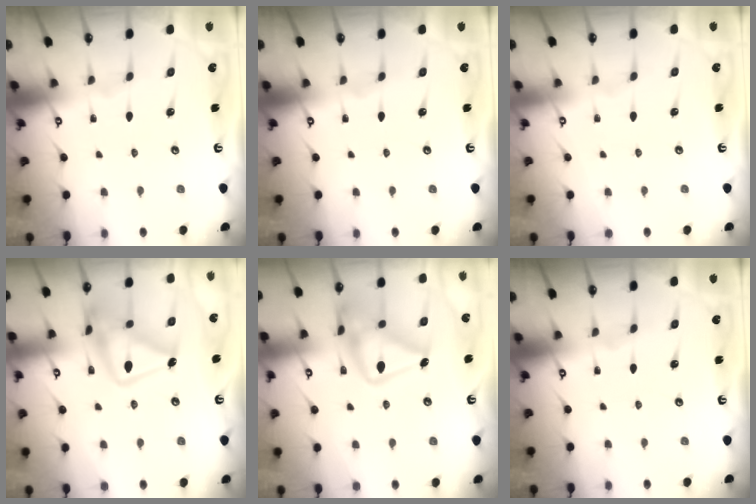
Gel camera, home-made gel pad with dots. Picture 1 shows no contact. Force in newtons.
{"total": 0.0}
{"total": 4.0, "press": 4.0, "slide": 0.2}
{"total": 15.9, "press": 15.9, "slide": 1.4}
{"total": 19.0, "press": 19.0, "slide": 1.3}
{"total": 0.0}